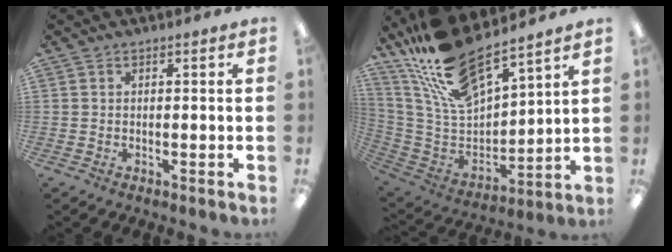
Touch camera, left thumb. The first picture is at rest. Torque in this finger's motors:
{"motor_torque": [0.72, 0.62, 1.40, -1.37, 0.34]}